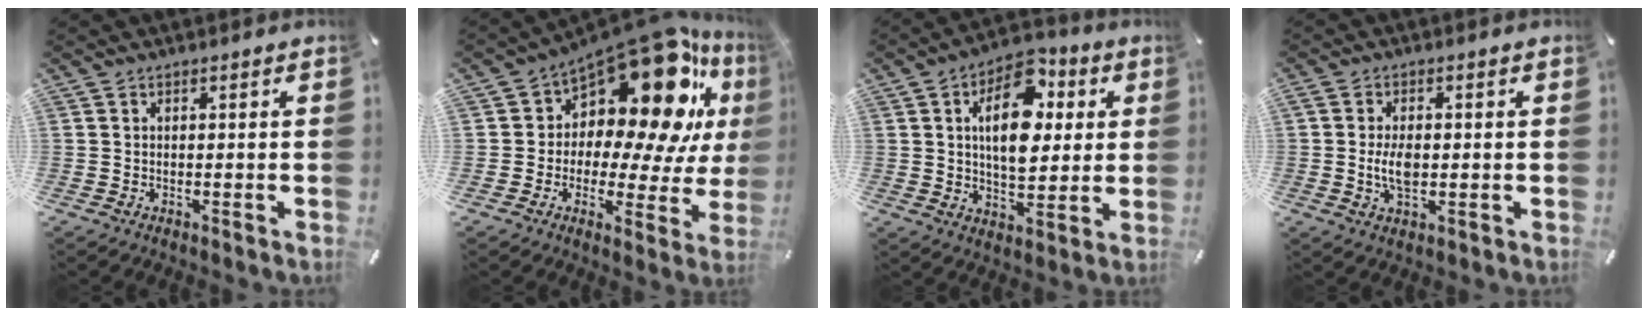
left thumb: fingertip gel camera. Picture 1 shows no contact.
{"total": 18.2, "force": [10.4, 9.0, 12.0], "torque": [-0.167, -0.103, 0.172]}
{"total": 16.0, "force": [4.2, 10.2, 11.5], "torque": [-0.179, -0.009, 0.068]}
{"total": 5.3, "force": [-0.2, 2.9, 4.5], "torque": [-0.097, -0.007, -0.011]}